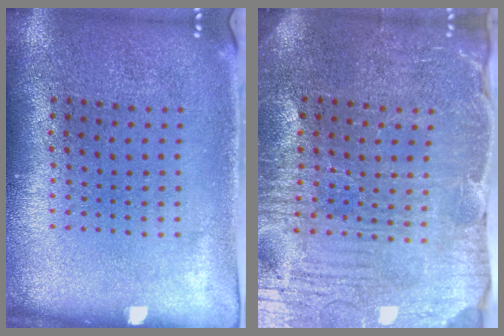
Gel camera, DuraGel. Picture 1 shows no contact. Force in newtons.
{"total": 3.9, "press": 3.9, "slide": 0.7}